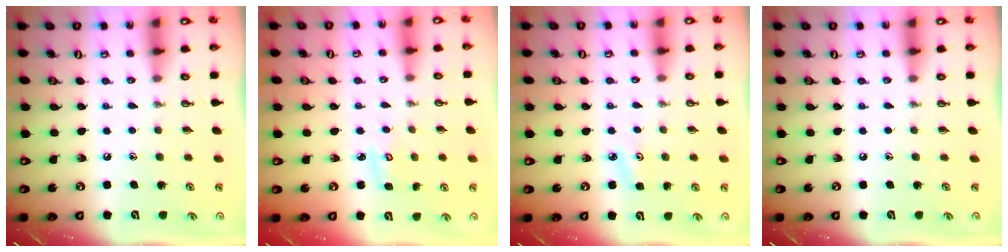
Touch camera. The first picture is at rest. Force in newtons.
{"total": 2.5, "press": 2.5, "slide": 0.3}
{"total": 3.7, "press": 3.7, "slide": 0.3}
{"total": 0.0}